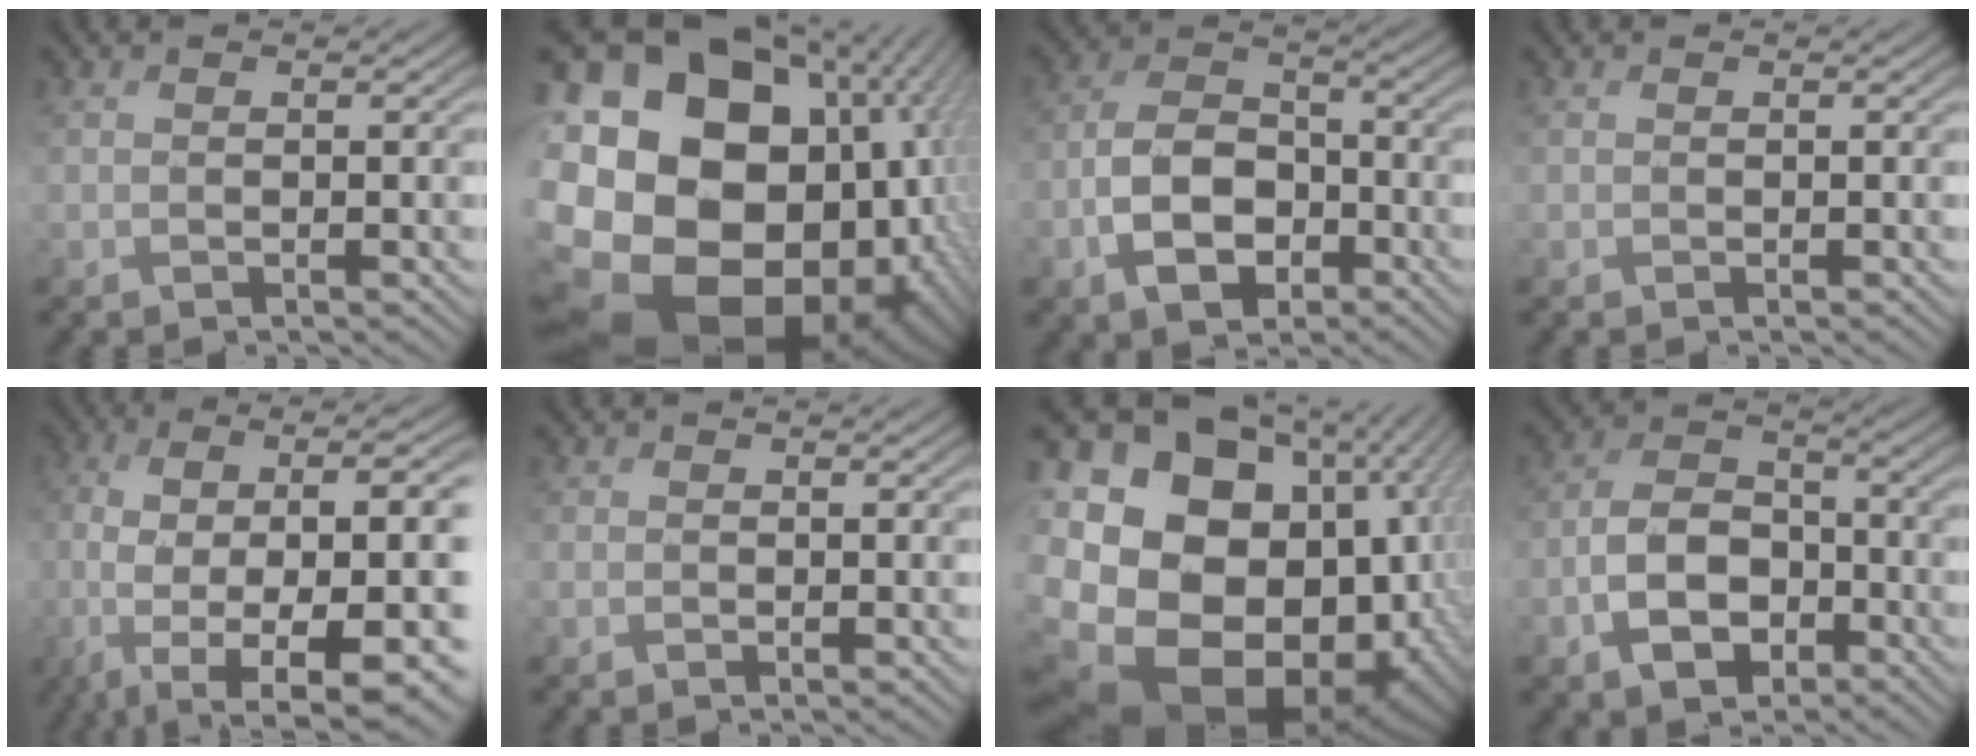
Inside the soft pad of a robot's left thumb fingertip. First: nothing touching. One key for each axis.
{"total": 25.0, "fx": -2.5, "fy": 20.4, "fz": 14.3, "tx": -0.290, "ty": -0.034, "tz": -0.053}
{"total": 8.0, "fx": -4.1, "fy": 5.1, "fz": 4.7, "tx": -0.097, "ty": 0.000, "tz": -0.075}
{"total": 0.0}
{"total": 16.3, "fx": -3.0, "fy": 6.0, "fz": 14.9, "tx": -0.230, "ty": -0.015, "tz": -0.015}
{"total": 0.7, "fx": -0.6, "fy": 0.1, "fz": 0.2, "tx": -0.003, "ty": -0.001, "tz": 0.001}
{"total": 23.2, "fx": -7.2, "fy": 17.9, "fz": 12.9, "tx": -0.248, "ty": -0.031, "tz": -0.120}
{"total": 7.4, "fx": -4.1, "fy": 4.7, "fz": 4.0, "tx": -0.083, "ty": 0.000, "tz": -0.075}